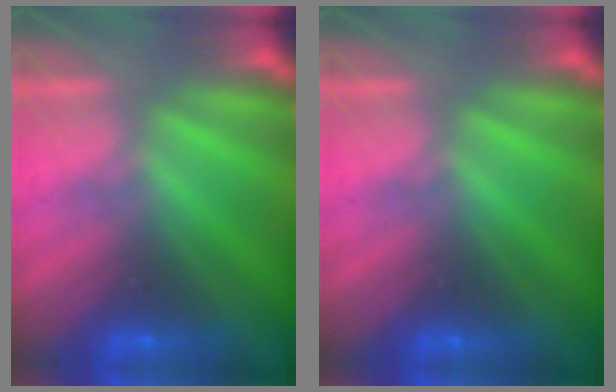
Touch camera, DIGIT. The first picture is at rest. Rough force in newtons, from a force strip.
{"total": 0.0}